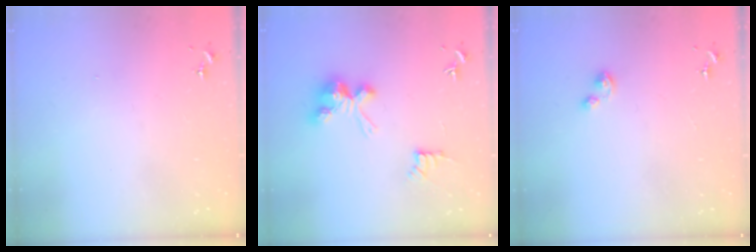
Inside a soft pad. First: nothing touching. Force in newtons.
{"total": 10.6, "press": 10.6, "slide": 0.3}
{"total": 2.9, "press": 2.9, "slide": 0.3}